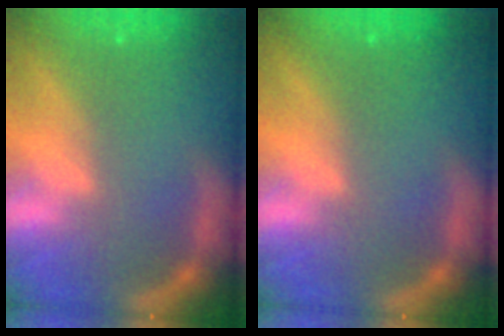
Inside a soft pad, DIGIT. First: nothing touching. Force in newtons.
{"total": 0.0}